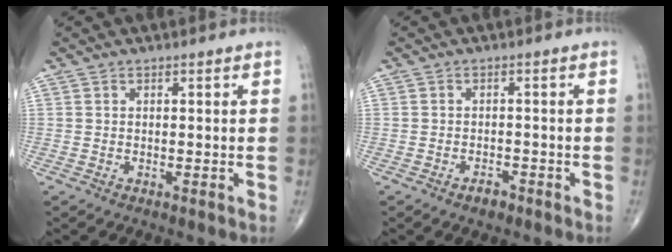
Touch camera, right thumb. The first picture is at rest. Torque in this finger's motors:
{"motor_torque": [-0.17, -0.04, -0.10, -0.09, -0.01]}